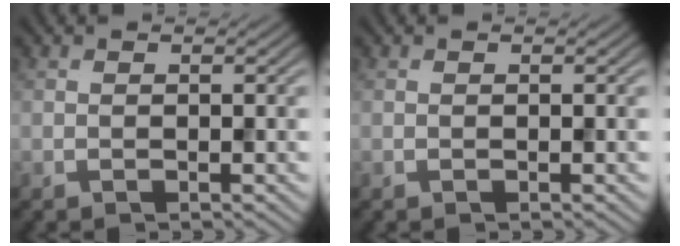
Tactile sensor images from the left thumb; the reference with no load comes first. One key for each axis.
{"total": 0.0}